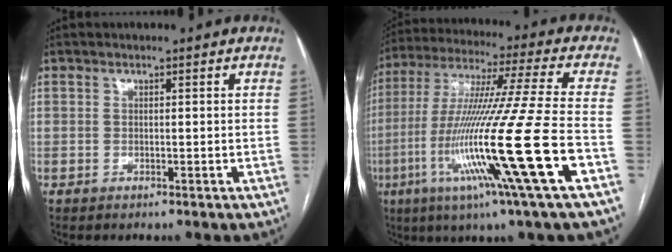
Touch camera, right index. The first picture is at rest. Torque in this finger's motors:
{"motor_torque": [0.76, -0.52, 1.05, 0.21]}